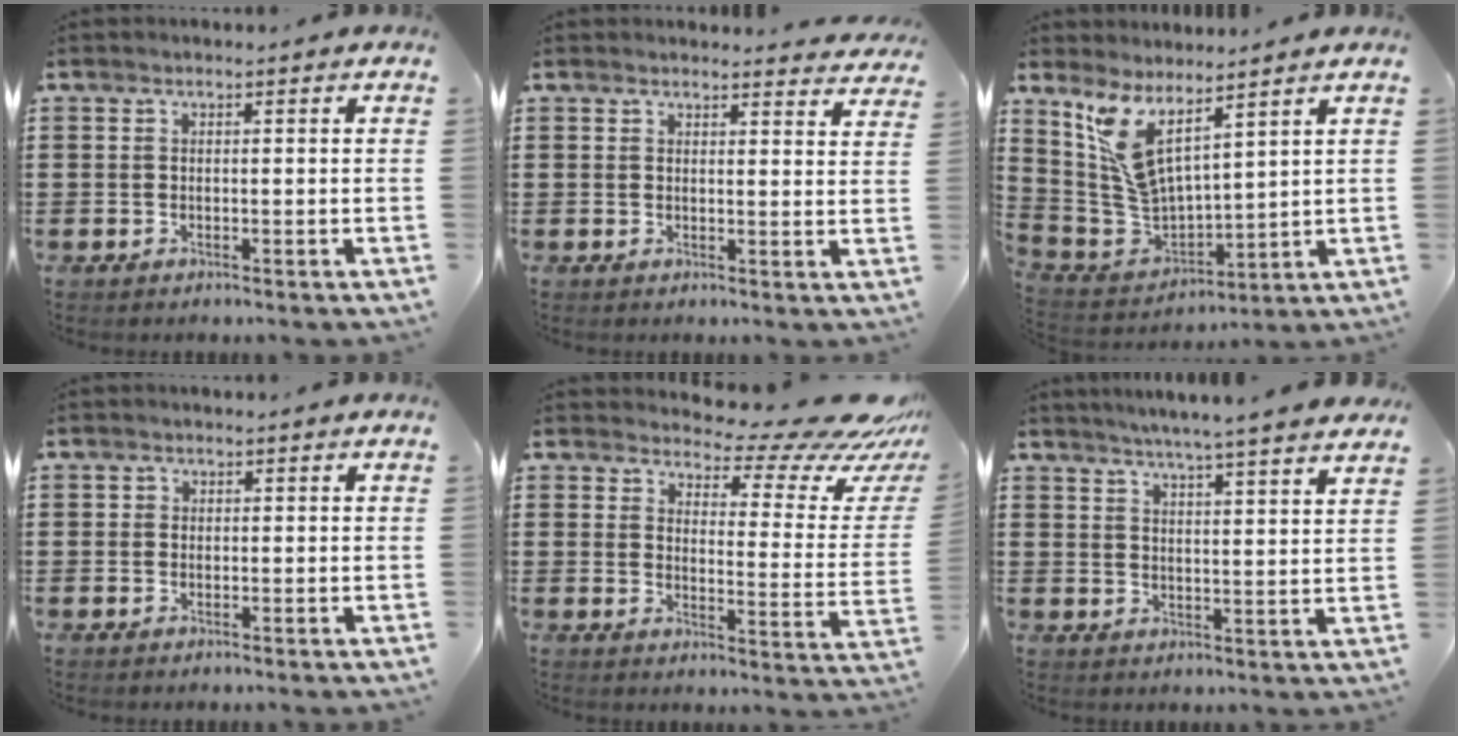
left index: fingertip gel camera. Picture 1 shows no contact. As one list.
[{"total": 2.4, "force": [2.4, 0.0, 0.0], "torque": [0.000, -0.013, 0.044]}, {"total": 8.5, "force": [5.2, 2.6, 6.2], "torque": [-0.165, -0.047, 0.090]}, {"total": 0.7, "force": [0.0, 0.7, -0.1], "torque": [-0.001, 0.005, 0.000]}, {"total": 9.5, "force": [8.3, 1.8, 4.2], "torque": [-0.070, -0.066, 0.138]}, {"total": 4.2, "force": [4.0, -0.8, 1.0], "torque": [-0.036, -0.022, 0.068]}]